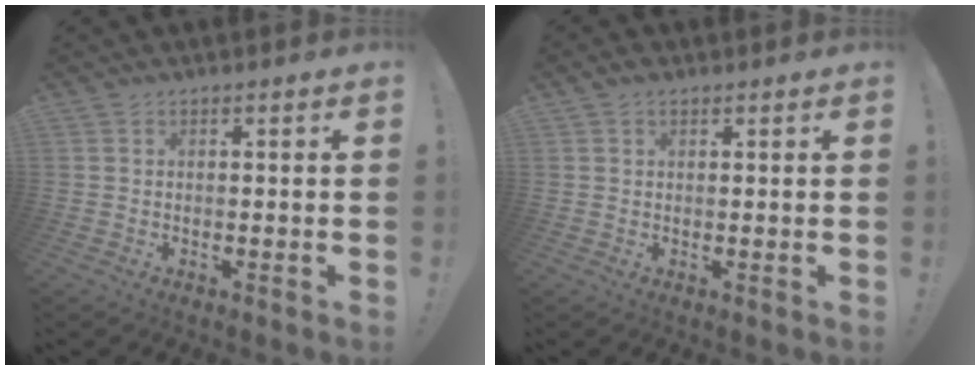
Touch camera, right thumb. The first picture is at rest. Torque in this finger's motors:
{"motor_torque": [0.56, 1.93, 0.38, 0.39, 0.01]}